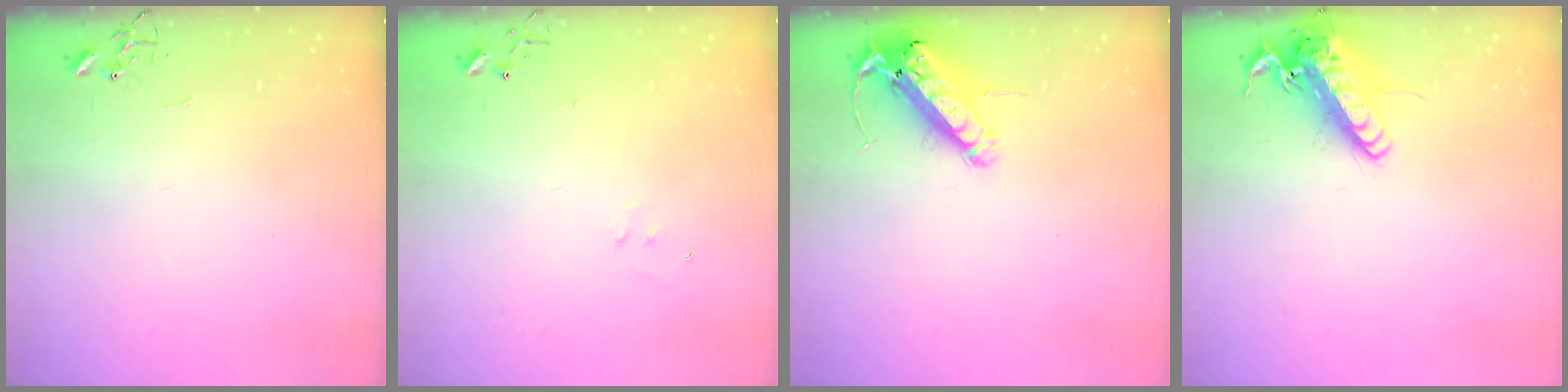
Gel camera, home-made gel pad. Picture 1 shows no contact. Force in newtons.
{"total": 4.9, "press": 4.9, "slide": 0.3}
{"total": 15.2, "press": 15.0, "slide": 2.7}
{"total": 16.4, "press": 16.1, "slide": 3.2}